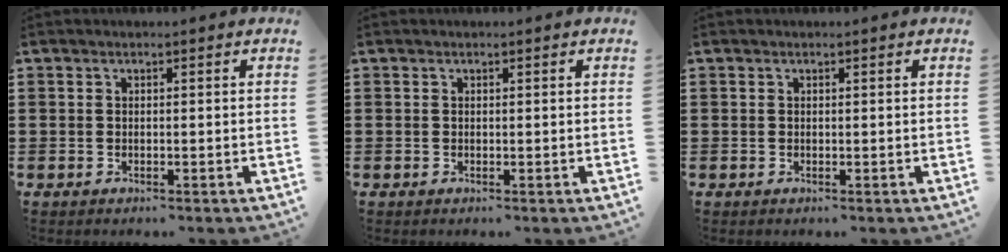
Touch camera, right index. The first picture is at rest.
{"total": 0.0}
{"total": 0.0}